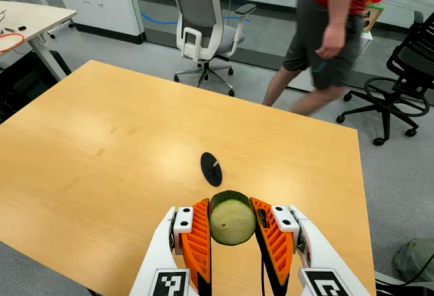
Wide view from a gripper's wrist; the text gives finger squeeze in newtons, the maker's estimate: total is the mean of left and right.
{"total": 11.3, "left": 10.8, "right": 11.8}